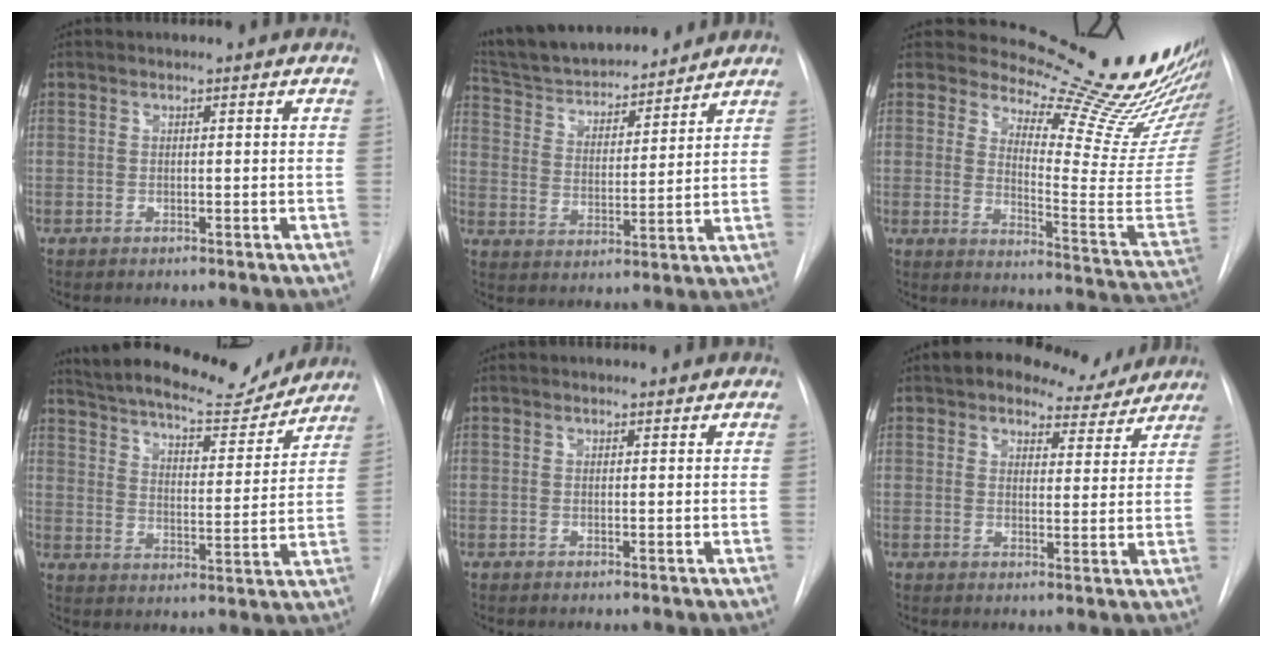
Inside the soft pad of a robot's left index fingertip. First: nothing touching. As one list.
[{"total": 17.3, "force": [15.8, 3.8, 6.1], "torque": [-0.103, 0.014, 0.260]}, {"total": 22.8, "force": [20.1, 3.7, 10.2], "torque": [-0.132, -0.120, 0.243]}, {"total": 18.1, "force": [16.5, 4.0, 6.3], "torque": [-0.105, -0.006, 0.236]}, {"total": 0.7, "force": [0.7, 0.0, -0.1], "torque": [-0.006, 0.001, 0.010]}, {"total": 8.9, "force": [7.6, 3.8, 2.4], "torque": [-0.014, 0.008, 0.093]}]